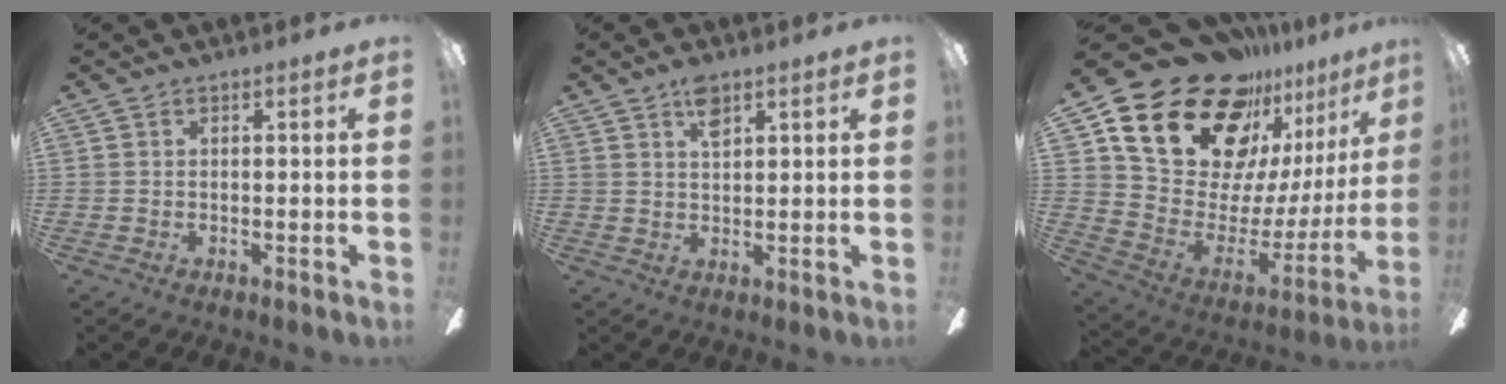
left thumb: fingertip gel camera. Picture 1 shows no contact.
{"total": 4.6, "force": [2.8, 2.3, 2.9], "torque": [-0.040, -0.005, 0.046]}
{"total": 27.2, "force": [18.5, 15.1, 13.0], "torque": [-0.234, -0.124, 0.354]}